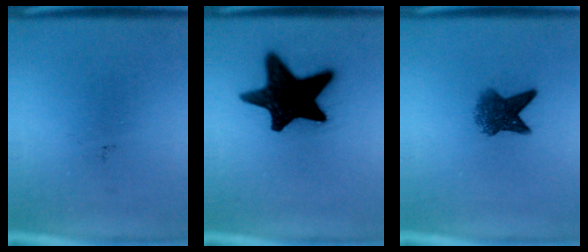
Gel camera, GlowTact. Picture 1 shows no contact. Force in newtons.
{"total": 18.2}
{"total": 5.2}